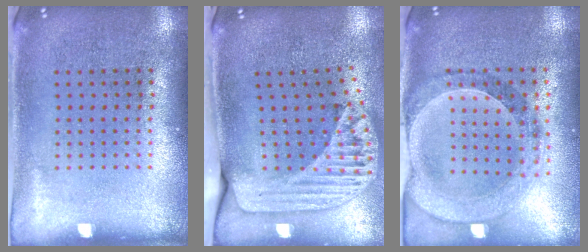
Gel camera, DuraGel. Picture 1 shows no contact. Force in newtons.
{"total": 2.2, "press": 1.7, "slide": 1.4}
{"total": 1.4, "press": 1.4, "slide": 0.3}